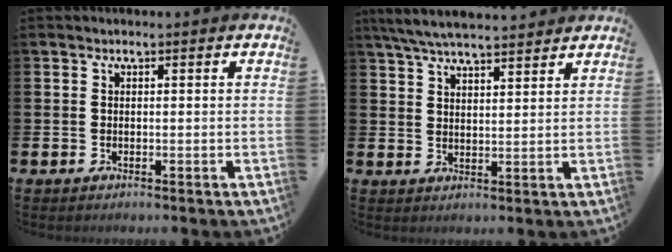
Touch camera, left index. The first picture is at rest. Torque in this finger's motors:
{"motor_torque": [1.04, -1.10, 0.60, 0.21]}